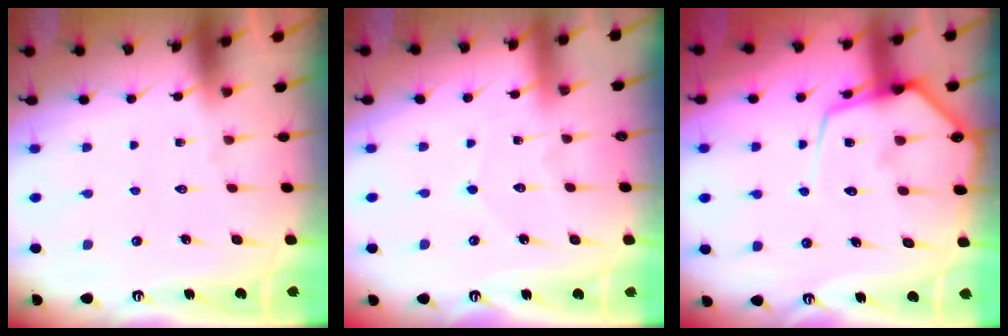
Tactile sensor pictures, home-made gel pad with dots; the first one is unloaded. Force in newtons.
{"total": 4.0, "press": 4.0, "slide": 0.3}
{"total": 12.0, "press": 11.9, "slide": 1.3}